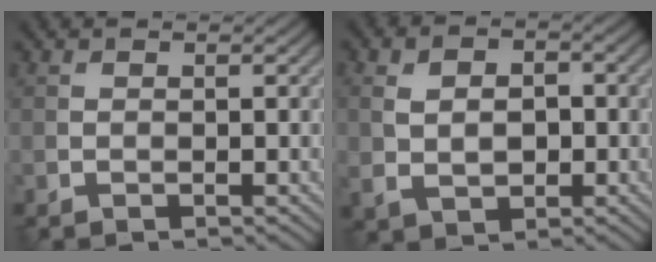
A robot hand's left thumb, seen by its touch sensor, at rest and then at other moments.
{"total": 5.8, "force": [0.0, 4.2, 4.0], "torque": [-0.077, -0.004, -0.004]}